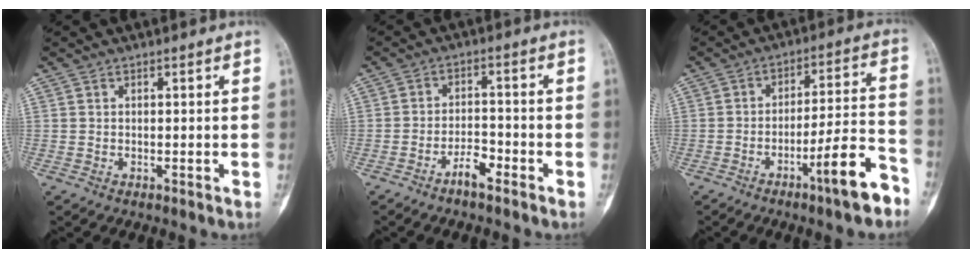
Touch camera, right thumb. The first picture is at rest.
{"total": 4.1, "force": [-2.9, 1.3, 2.5], "torque": [-0.040, 0.025, -0.053]}
{"total": 11.6, "force": [-7.1, 1.4, 9.1], "torque": [-0.134, 0.054, -0.110]}